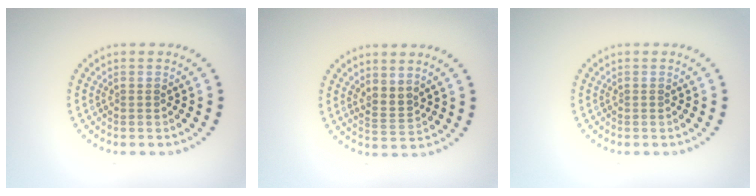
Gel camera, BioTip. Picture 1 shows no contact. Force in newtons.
{"total": 2.0, "press": 1.4, "slide": 1.4}
{"total": 0.0}